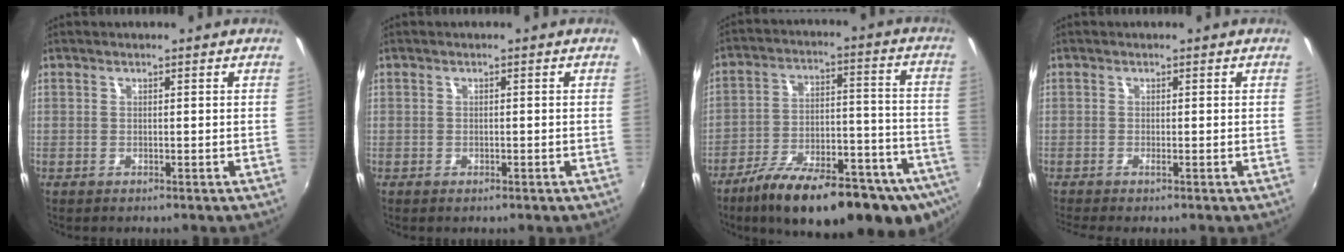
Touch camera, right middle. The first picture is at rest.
{"total": 1.0, "force": [-0.7, 0.6, 0.5], "torque": [-0.009, -0.004, -0.011]}
{"total": 28.0, "force": [-19.9, 8.6, 17.8], "torque": [-0.257, -0.031, -0.273]}
{"total": 1.4, "force": [-1.0, -0.3, 0.9], "torque": [-0.023, -0.002, -0.022]}